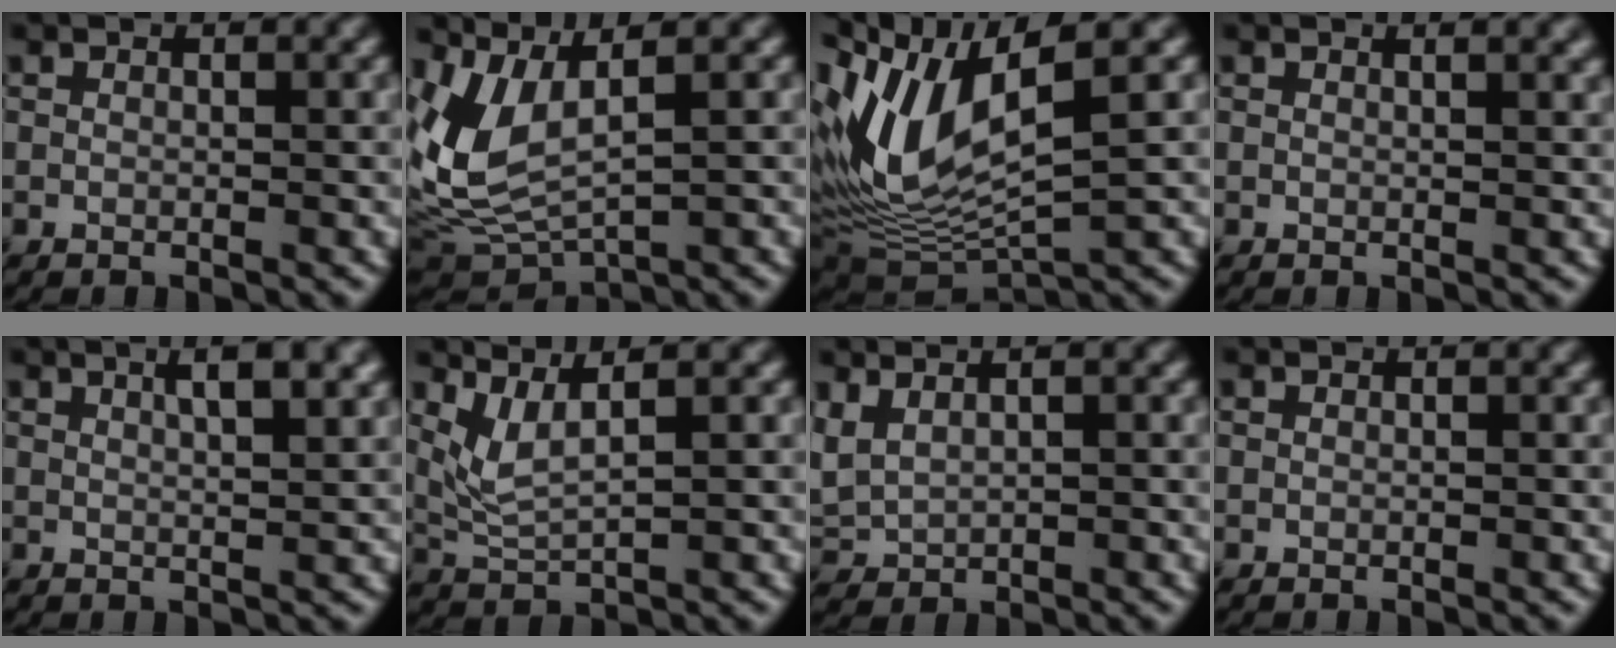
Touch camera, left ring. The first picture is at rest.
{"total": 6.5, "force": [1.8, 2.7, 5.6], "torque": [-0.140, -0.010, 0.045]}
{"total": 10.4, "force": [2.6, 3.9, 9.3], "torque": [-0.199, -0.004, 0.052]}
{"total": 1.9, "force": [1.3, 0.7, 1.2], "torque": [-0.007, 0.003, 0.006]}
{"total": 4.6, "force": [2.4, 1.6, 3.7], "torque": [-0.027, 0.017, 0.012]}
{"total": 2.9, "force": [1.5, 0.6, 2.4], "torque": [-0.058, -0.004, 0.041]}
{"total": 2.2, "force": [1.1, 1.3, 1.4], "torque": [-0.045, 0.006, 0.029]}
{"total": 0.0}